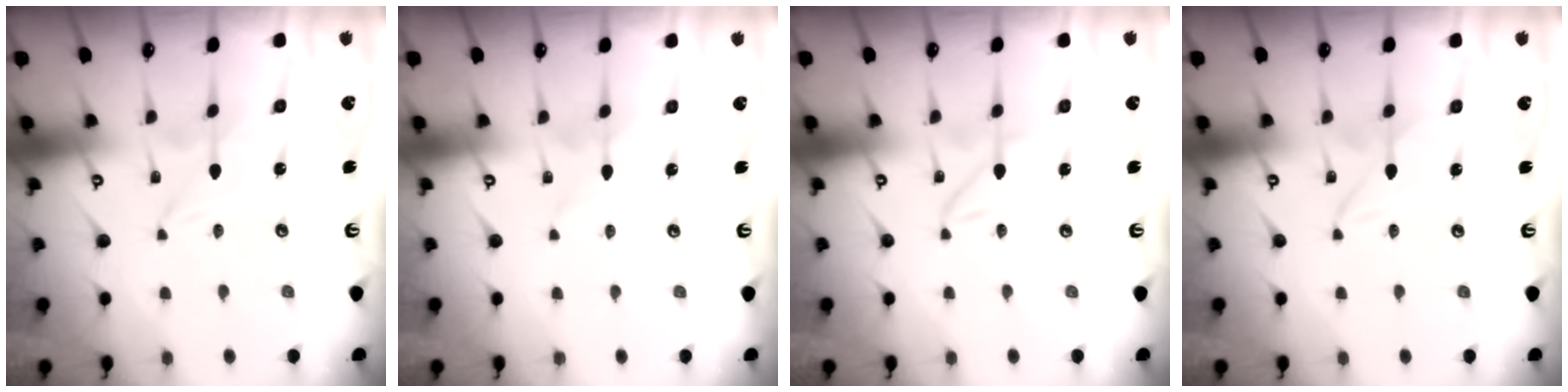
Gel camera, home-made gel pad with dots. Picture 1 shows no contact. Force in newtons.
{"total": 1.9, "press": 1.9, "slide": 0.2}
{"total": 1.9, "press": 1.9, "slide": 0.2}
{"total": 1.7, "press": 1.7, "slide": 0.0}